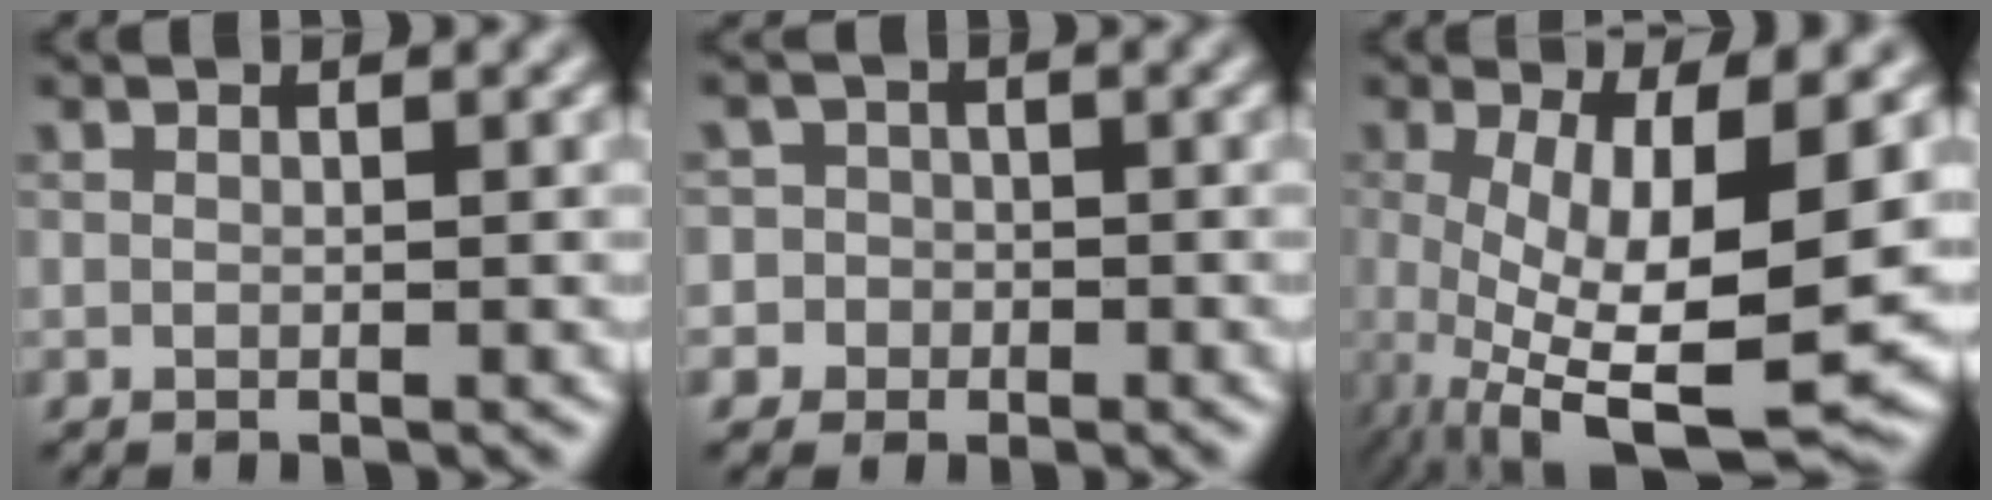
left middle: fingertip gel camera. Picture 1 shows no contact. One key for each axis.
{"total": 3.9, "fx": -1.1, "fy": 3.8, "fz": 0.0, "tx": 0.032, "ty": 0.013, "tz": -0.045}
{"total": 11.9, "fx": -2.0, "fy": 3.5, "fz": 11.2, "tx": -0.195, "ty": -0.018, "tz": -0.029}